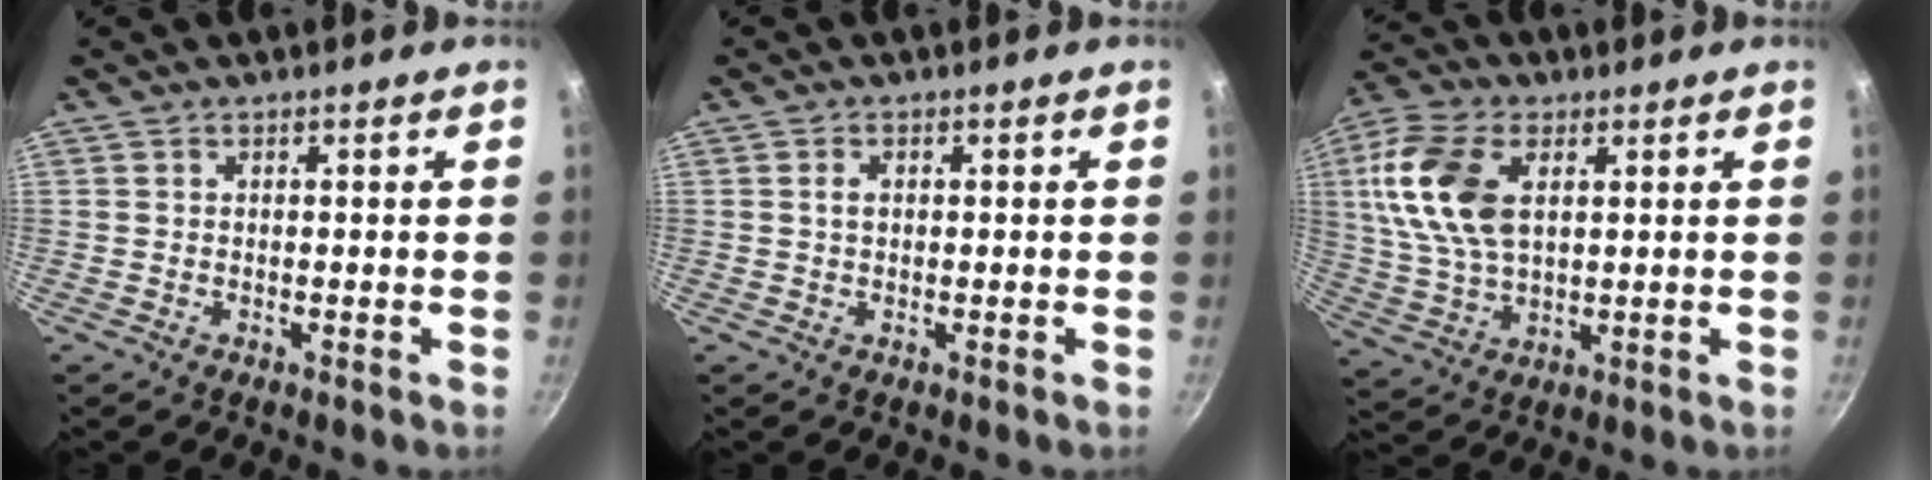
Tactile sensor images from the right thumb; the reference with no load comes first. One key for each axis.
{"total": 1.7, "fx": 0.3, "fy": 1.2, "fz": 1.2, "tx": -0.017, "ty": 0.003, "tz": 0.005}
{"total": 14.9, "fx": 3.8, "fy": 8.8, "fz": 11.4, "tx": -0.219, "ty": -0.004, "tz": 0.073}